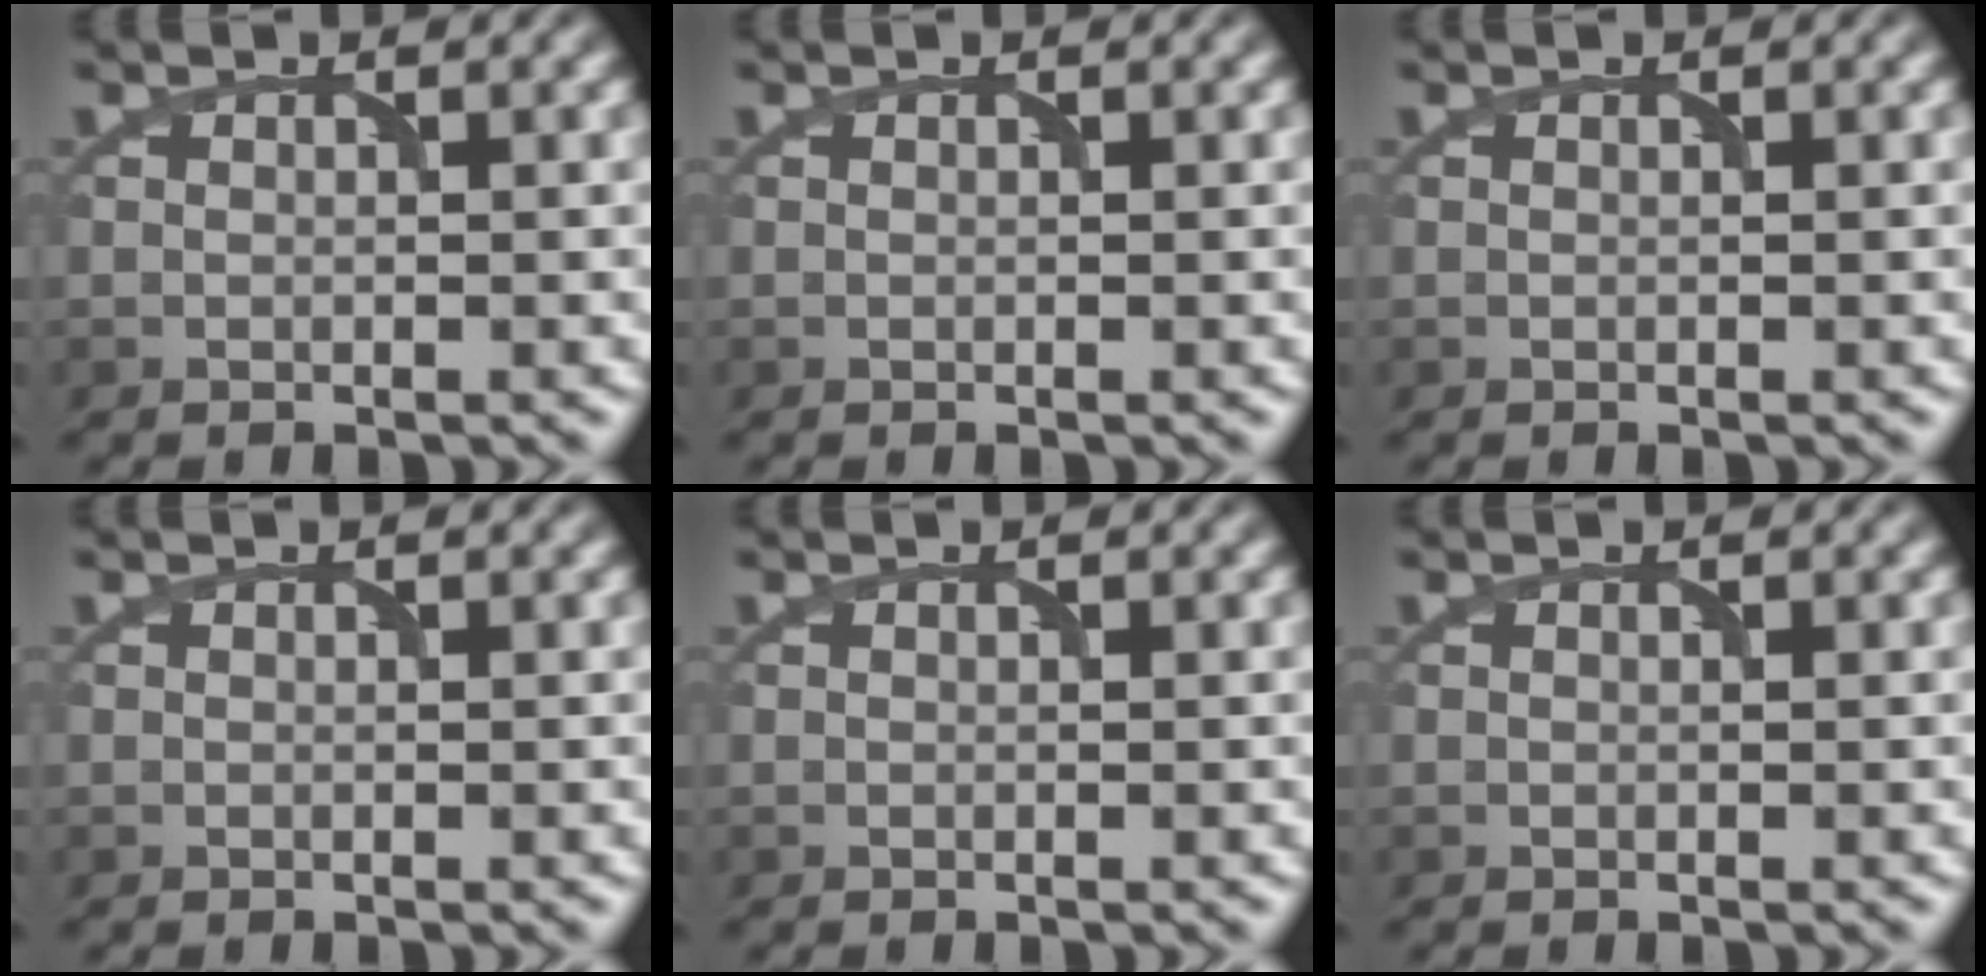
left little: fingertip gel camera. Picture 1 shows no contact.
{"total": 0.0}
{"total": 0.0}
{"total": 0.0}
{"total": 0.0}
{"total": 0.0}